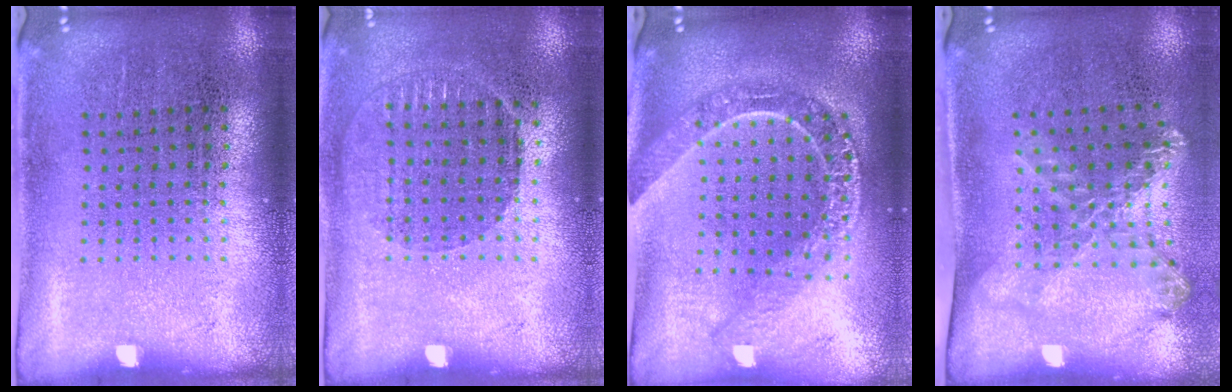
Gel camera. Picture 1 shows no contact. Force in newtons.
{"total": 1.0, "press": 0.9, "slide": 0.4}
{"total": 2.2, "press": 1.8, "slide": 1.1}
{"total": 1.7, "press": 1.3, "slide": 1.1}